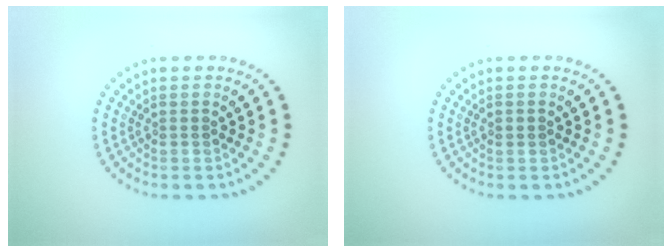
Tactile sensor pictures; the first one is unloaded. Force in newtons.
{"total": 0.8, "press": 0.8, "slide": 0.1}